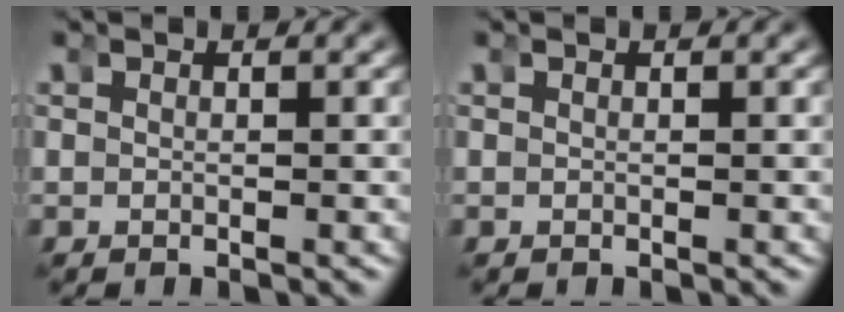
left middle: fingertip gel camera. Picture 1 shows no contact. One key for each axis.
{"total": 0.0}